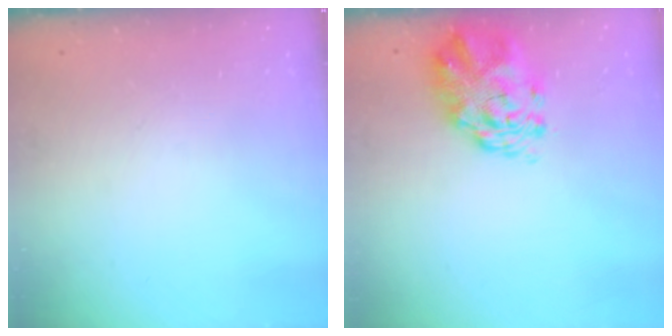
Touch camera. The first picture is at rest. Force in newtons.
{"total": 3.5, "press": 3.3, "slide": 1.1}